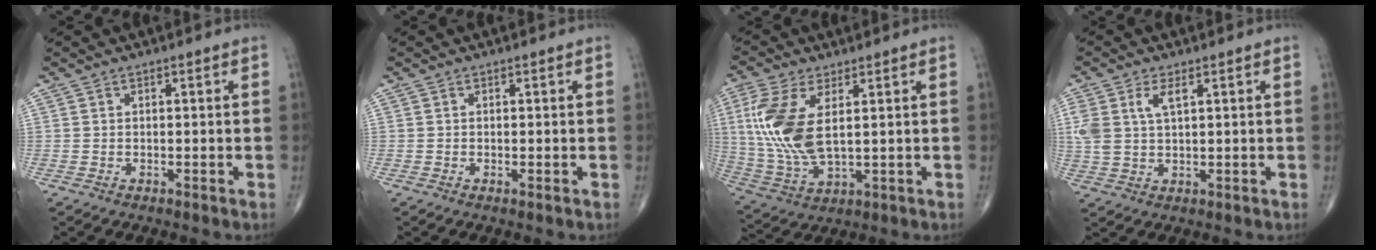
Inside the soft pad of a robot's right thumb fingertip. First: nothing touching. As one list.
[{"total": 0.0}, {"total": 13.7, "force": [2.8, 6.5, 11.8], "torque": [-0.270, -0.012, 0.065]}, {"total": 6.1, "force": [2.3, 2.9, 4.8], "torque": [-0.113, 0.003, 0.051]}]